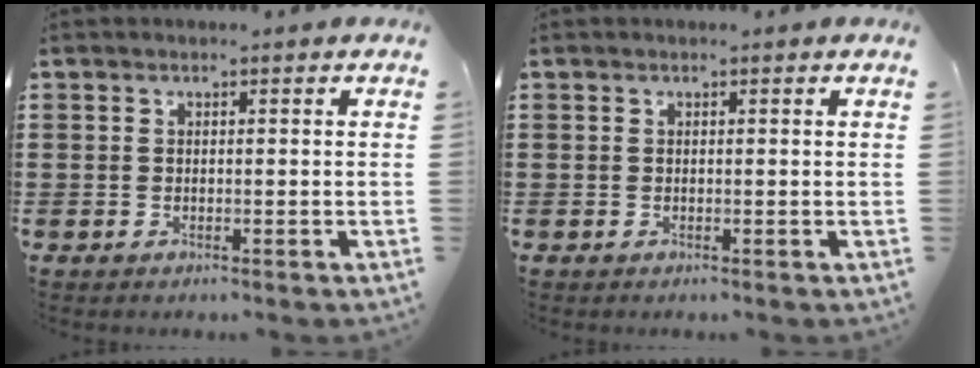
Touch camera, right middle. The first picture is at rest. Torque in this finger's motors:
{"motor_torque": [-0.27, -0.35, 0.03, -0.01]}